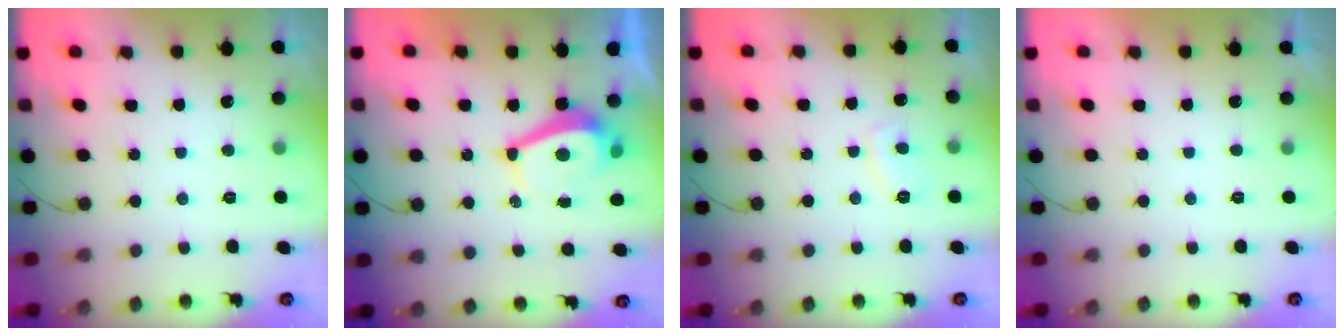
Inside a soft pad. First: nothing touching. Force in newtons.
{"total": 5.2, "press": 5.1, "slide": 0.7}
{"total": 3.2, "press": 3.2, "slide": 0.3}
{"total": 2.2, "press": 2.1, "slide": 0.4}